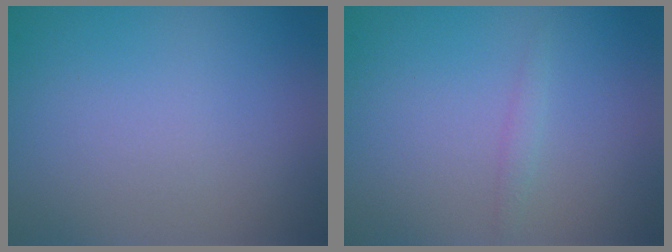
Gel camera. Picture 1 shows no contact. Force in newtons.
{"total": 0.7, "press": 0.7, "slide": 0.1}